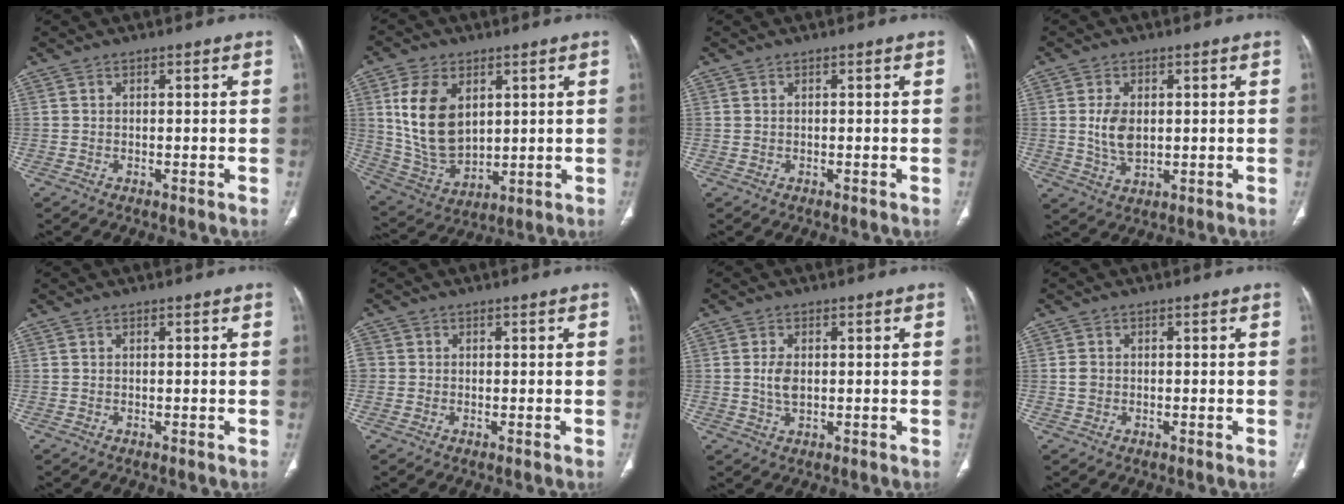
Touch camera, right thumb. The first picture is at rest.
{"total": 14.8, "force": [4.1, 9.6, 10.5], "torque": [-0.177, -0.020, 0.096]}
{"total": 0.0}
{"total": 6.0, "force": [0.5, 3.7, 4.7], "torque": [-0.087, -0.006, 0.017]}
{"total": 0.0}
{"total": 2.3, "force": [-0.1, 2.2, 0.8], "torque": [-0.013, 0.006, -0.002]}
{"total": 3.3, "force": [0.1, 2.0, 2.7], "torque": [-0.055, -0.001, 0.004]}
{"total": 1.6, "force": [-0.1, 1.4, 0.8], "torque": [-0.013, 0.002, -0.001]}